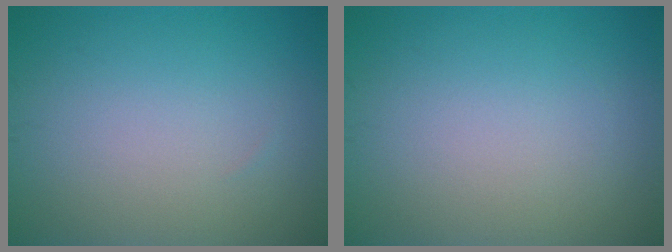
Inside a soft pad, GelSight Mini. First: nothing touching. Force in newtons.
{"total": 0.0}